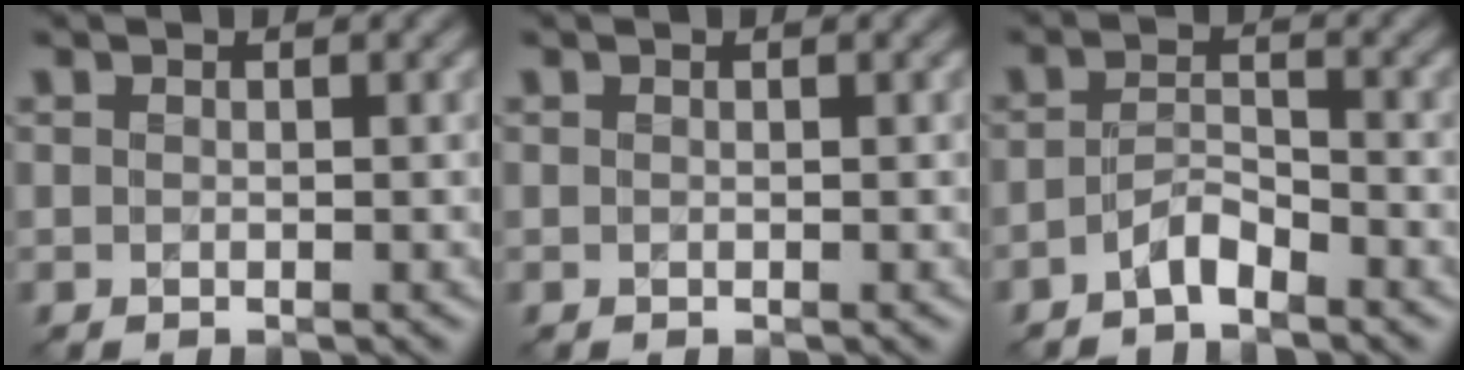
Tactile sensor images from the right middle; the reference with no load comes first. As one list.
[{"total": 0.0}, {"total": 2.3, "force": [-1.7, 0.7, 1.4], "torque": [-0.027, 0.008, -0.036]}]